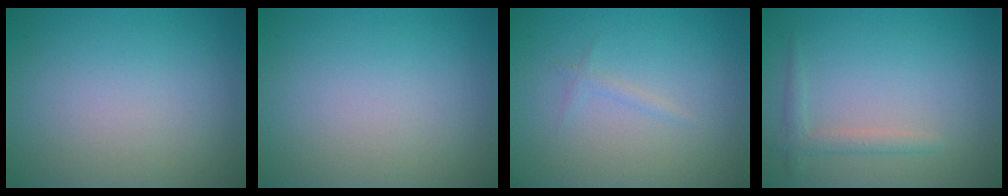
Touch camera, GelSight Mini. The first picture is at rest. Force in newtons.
{"total": 0.0}
{"total": 0.7, "press": 0.7, "slide": 0.1}
{"total": 1.7, "press": 1.6, "slide": 0.1}